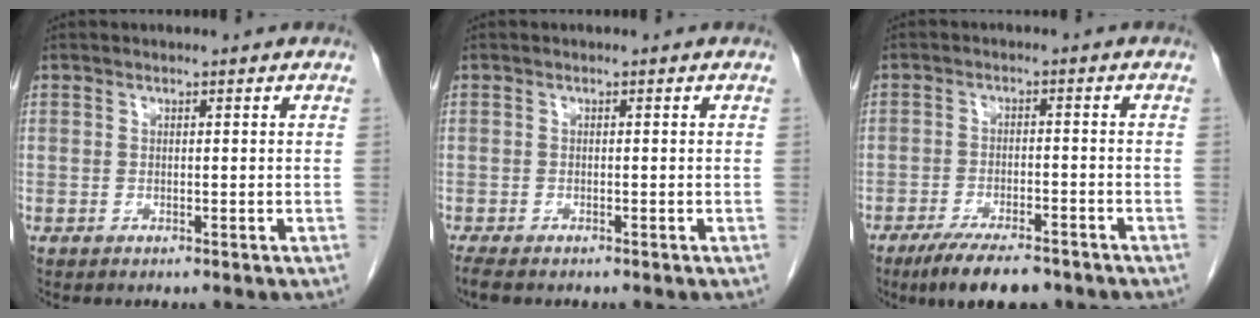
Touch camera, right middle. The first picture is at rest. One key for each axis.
{"total": 2.8, "fx": -2.2, "fy": 0.8, "fz": 1.5, "tx": -0.030, "ty": -0.010, "tz": -0.033}
{"total": 8.5, "fx": -6.5, "fy": 2.4, "fz": 5.0, "tx": -0.081, "ty": -0.014, "tz": -0.104}